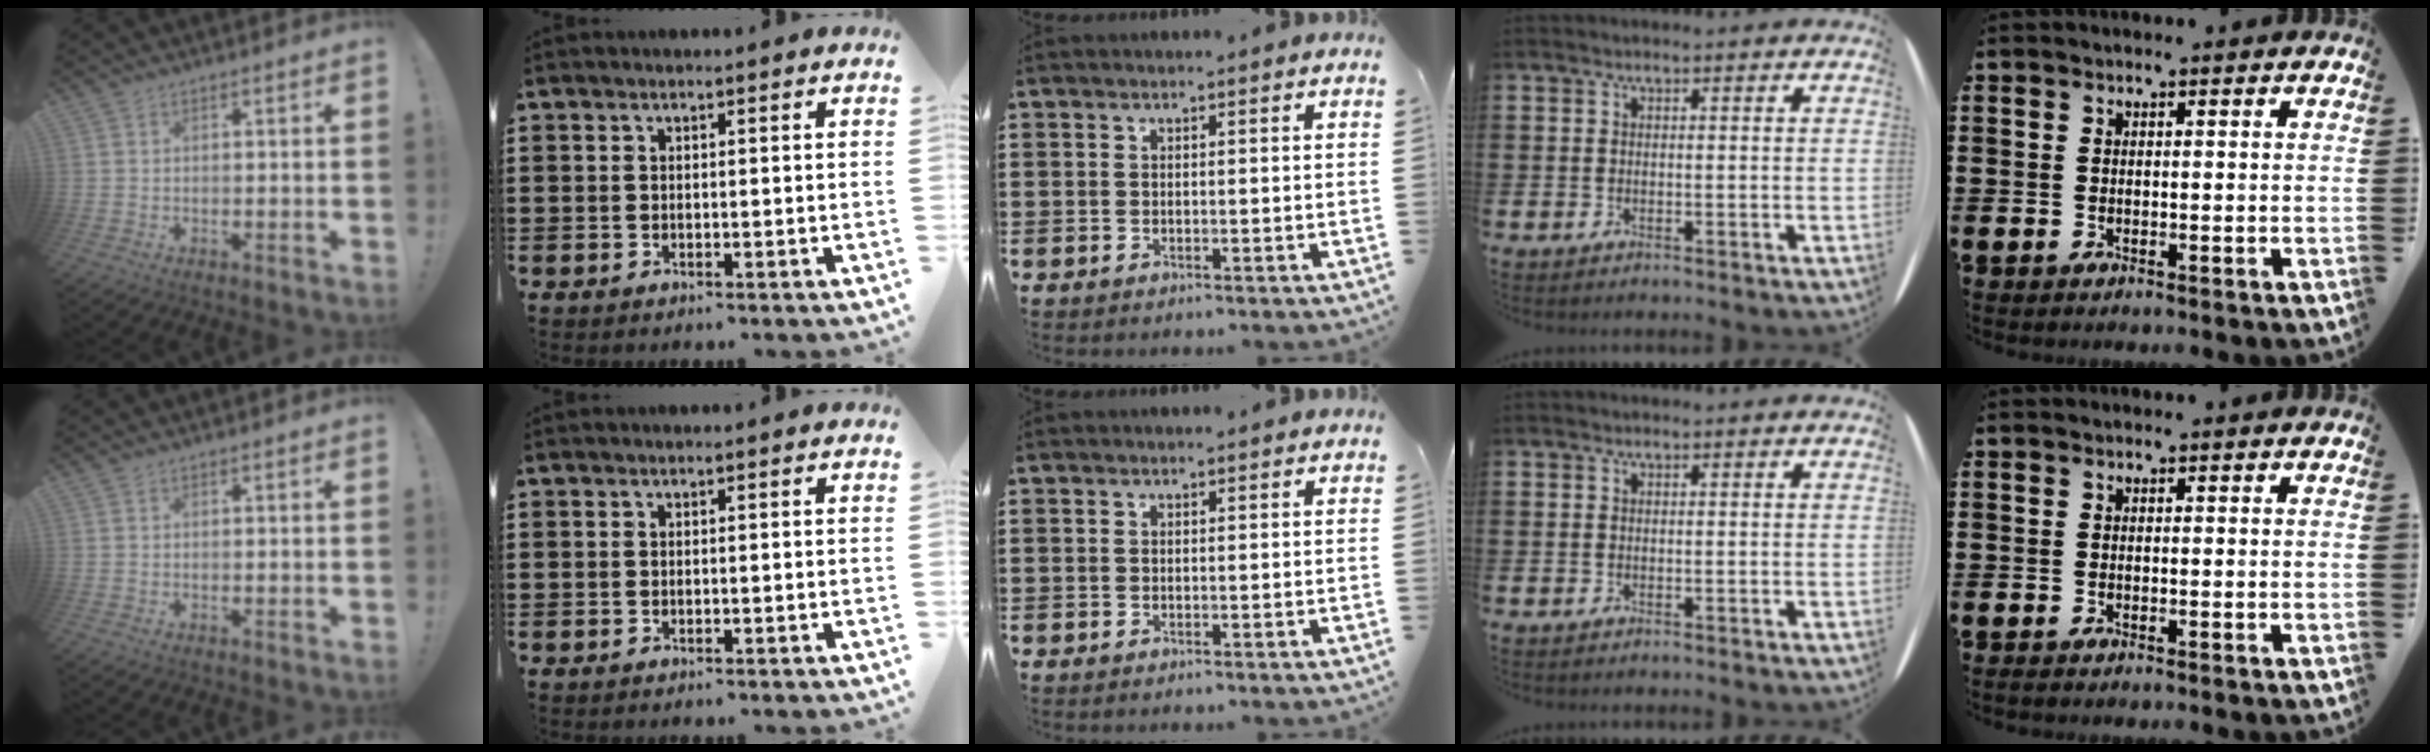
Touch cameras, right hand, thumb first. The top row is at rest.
{}